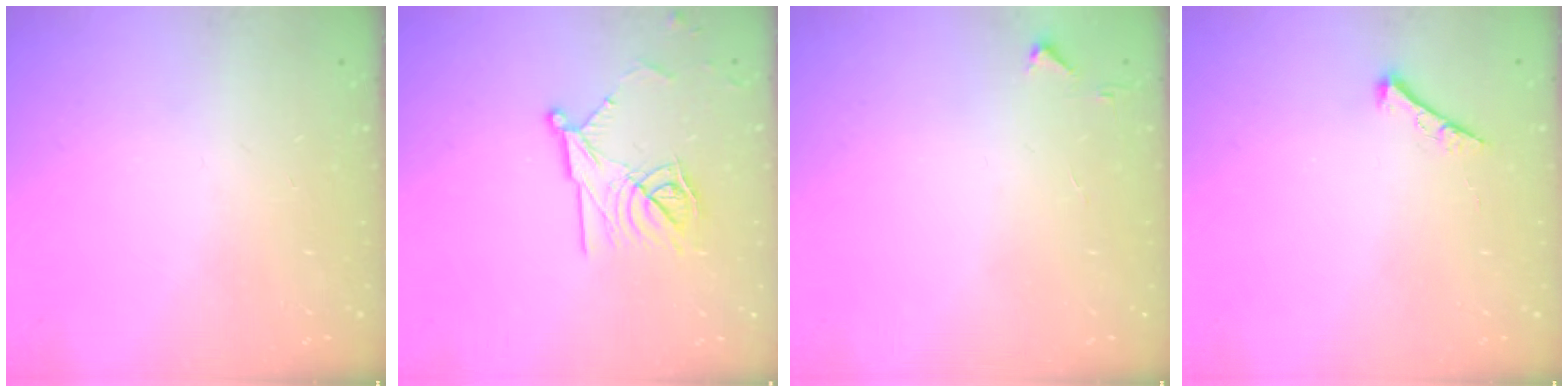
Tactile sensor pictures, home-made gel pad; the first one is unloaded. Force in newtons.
{"total": 13.5, "press": 13.5, "slide": 0.2}
{"total": 2.8, "press": 2.8, "slide": 0.4}
{"total": 3.9, "press": 3.9, "slide": 0.5}